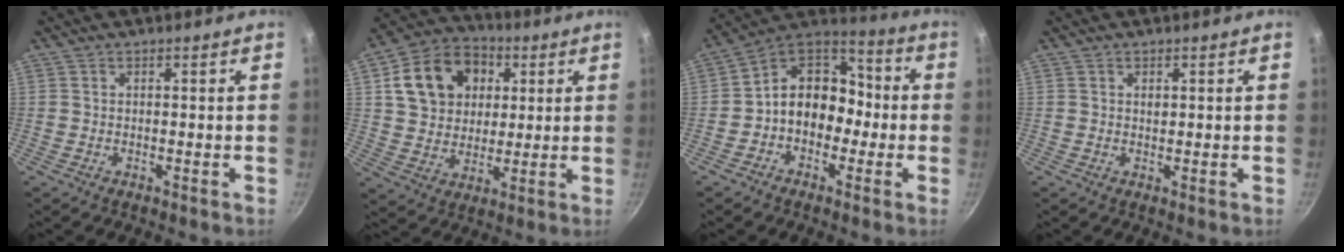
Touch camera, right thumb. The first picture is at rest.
{"total": 16.4, "force": [4.7, 12.9, 8.9], "torque": [-0.133, 0.013, 0.075]}
{"total": 12.8, "force": [-2.2, 10.1, 7.6], "torque": [-0.070, 0.056, -0.061]}
{"total": 0.8, "force": [0.4, 0.5, 0.5], "torque": [-0.006, -0.001, 0.005]}